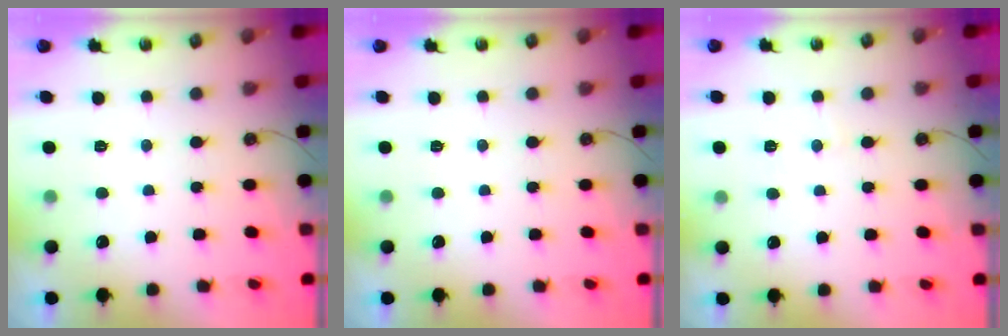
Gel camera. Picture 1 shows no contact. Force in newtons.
{"total": 0.0}
{"total": 4.8, "press": 4.7, "slide": 0.7}